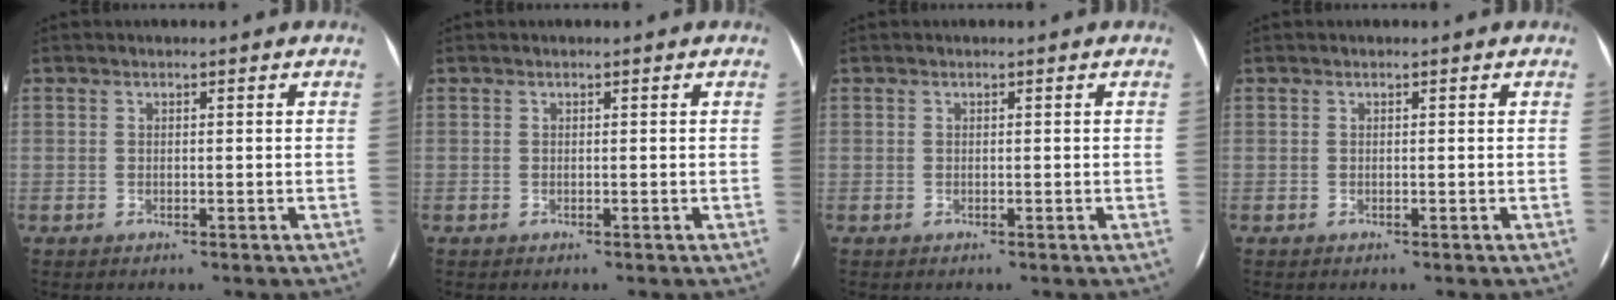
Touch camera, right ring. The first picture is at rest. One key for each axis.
{"total": 0.0}
{"total": 0.0}
{"total": 0.0}